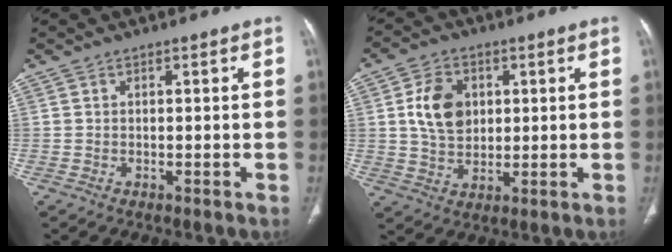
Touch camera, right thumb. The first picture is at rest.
{"total": 9.2, "force": [2.0, 6.7, 5.9], "torque": [-0.087, -0.008, 0.038]}